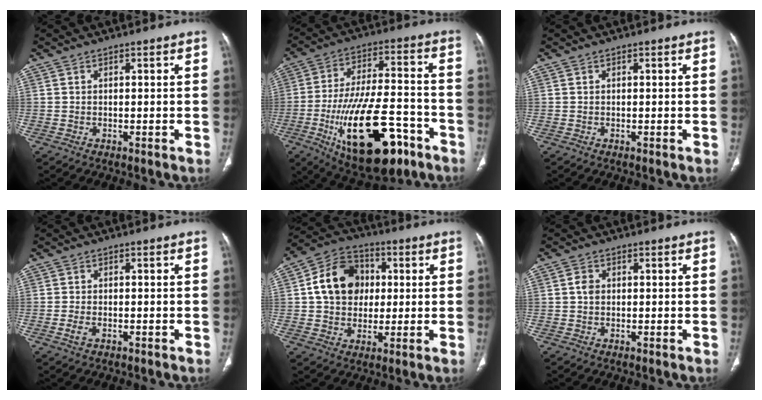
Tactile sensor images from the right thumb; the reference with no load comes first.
{"total": 24.2, "force": [-10.6, 10.5, 19.0], "torque": [-0.327, 0.041, -0.157]}
{"total": 0.0}
{"total": 2.1, "force": [-0.9, 1.2, 1.5], "torque": [-0.036, 0.002, -0.017]}
{"total": 13.3, "force": [1.7, 10.7, 7.6], "torque": [-0.103, 0.015, 0.022]}
{"total": 1.9, "force": [0.2, 1.4, 1.2], "torque": [-0.021, 0.004, 0.000]}